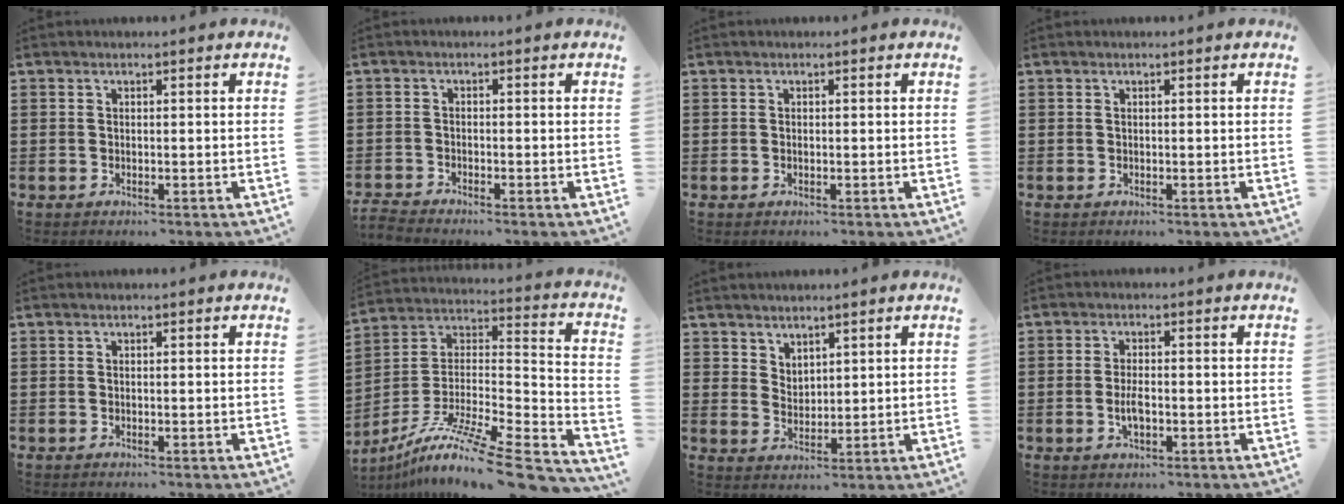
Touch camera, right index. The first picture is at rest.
{"total": 1.7, "force": [-1.7, -0.1, 0.0], "torque": [-0.002, 0.001, -0.036]}
{"total": 0.0}
{"total": 0.0}
{"total": 0.0}
{"total": 12.1, "force": [-8.9, 0.7, 8.1], "torque": [-0.141, -0.003, -0.164]}
{"total": 3.2, "force": [2.8, 1.5, -0.1], "torque": [-0.007, 0.000, 0.055]}
{"total": 3.2, "force": [-0.7, 1.2, 2.9], "torque": [-0.061, -0.002, -0.015]}